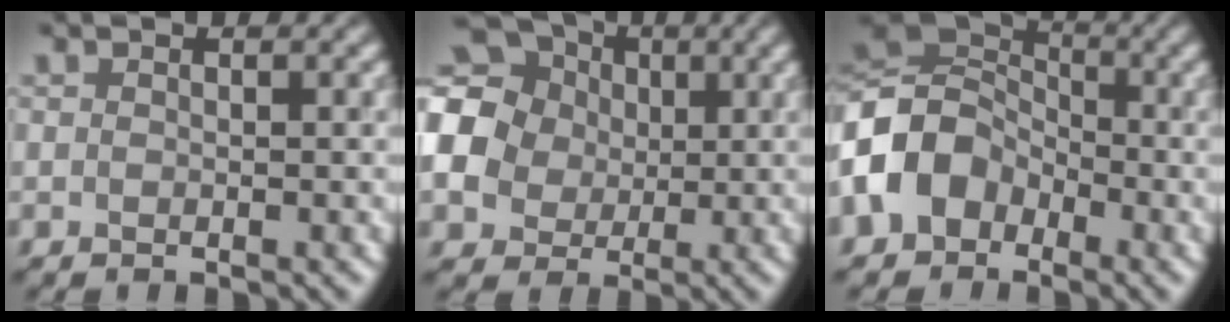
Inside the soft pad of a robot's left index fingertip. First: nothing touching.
{"total": 14.6, "force": [1.6, 13.4, 5.6], "torque": [-0.161, 0.011, -0.004]}
{"total": 8.6, "force": [-2.8, 6.9, 4.2], "torque": [-0.095, 0.003, -0.079]}